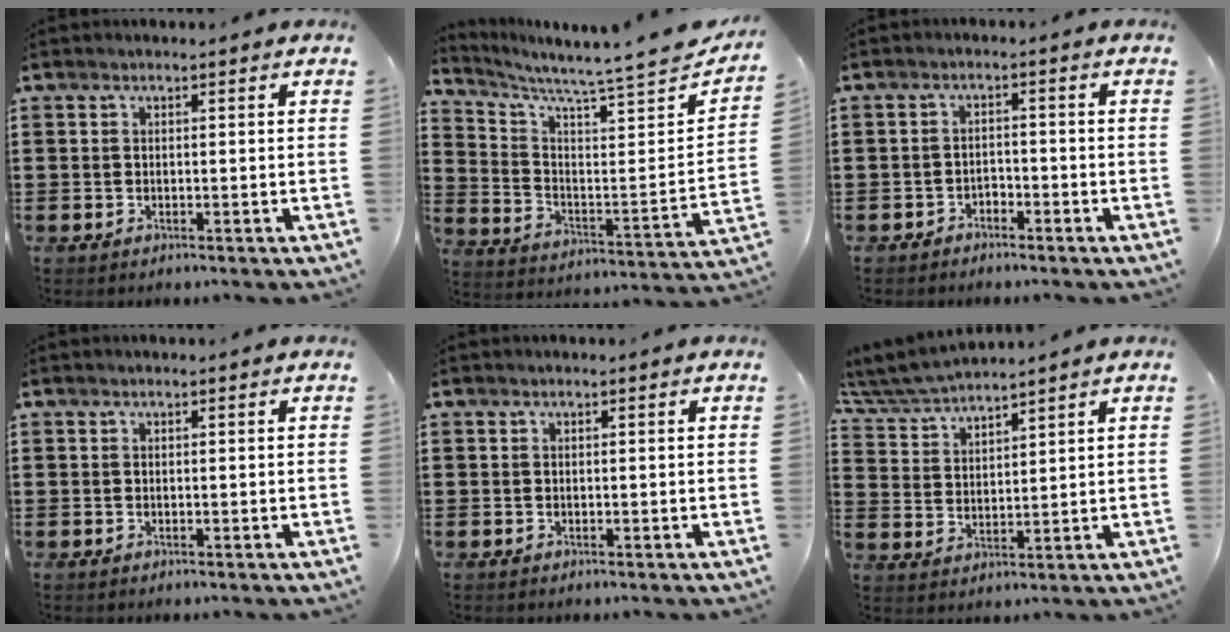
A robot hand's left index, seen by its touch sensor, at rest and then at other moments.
{"total": 6.4, "force": [6.0, -0.5, 2.1], "torque": [-0.064, -0.069, 0.094]}
{"total": 2.2, "force": [-2.1, 0.6, -0.1], "torque": [-0.007, 0.000, -0.047]}
{"total": 0.0}
{"total": 0.0}
{"total": 5.3, "force": [5.2, 0.0, 1.1], "torque": [-0.043, -0.025, 0.093]}